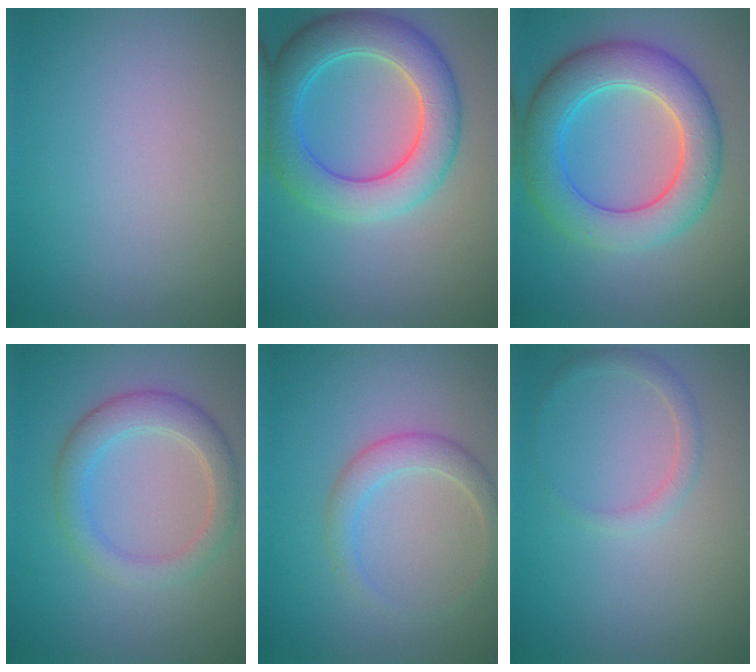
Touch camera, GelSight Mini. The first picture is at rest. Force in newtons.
{"total": 6.8, "press": 6.8, "slide": 0.3}
{"total": 7.3, "press": 7.3, "slide": 0.3}
{"total": 3.5, "press": 3.5, "slide": 0.0}
{"total": 2.4, "press": 2.4, "slide": 0.2}
{"total": 1.3, "press": 1.3, "slide": 0.1}